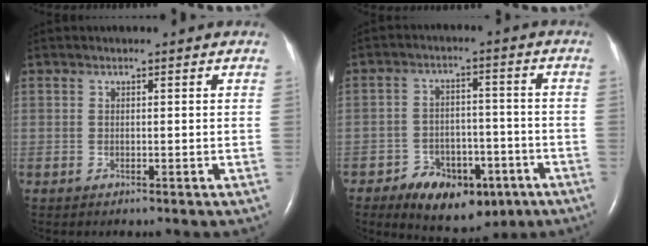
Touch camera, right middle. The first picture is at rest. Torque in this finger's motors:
{"motor_torque": [0.18, -0.38, 0.06, 0.05]}